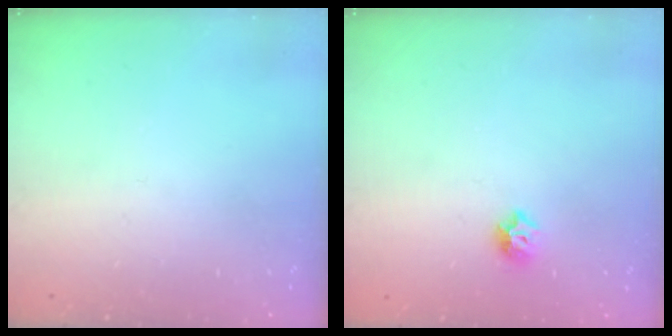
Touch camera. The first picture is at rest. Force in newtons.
{"total": 5.2, "press": 5.1, "slide": 0.9}